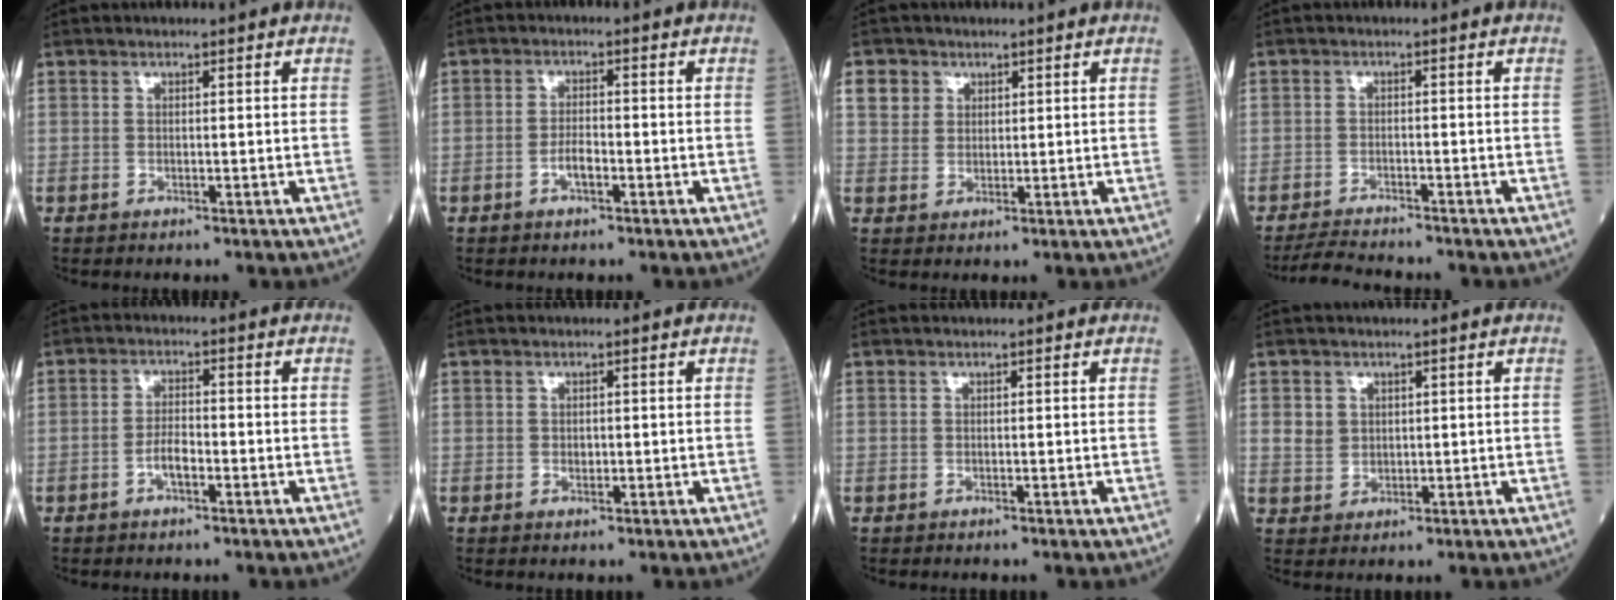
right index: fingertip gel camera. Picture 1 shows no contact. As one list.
[{"total": 2.5, "force": [-1.1, 0.8, 2.1], "torque": [-0.041, 0.002, -0.022]}, {"total": 2.2, "force": [0.8, 2.0, 0.3], "torque": [0.004, 0.010, 0.011]}, {"total": 4.5, "force": [-4.3, 0.4, 1.0], "torque": [-0.023, -0.019, -0.077]}, {"total": 3.0, "force": [-1.3, 1.0, 2.5], "torque": [-0.048, 0.003, -0.026]}, {"total": 0.9, "force": [0.0, 0.7, 0.6], "torque": [-0.011, 0.000, -0.001]}, {"total": 0.0}, {"total": 2.8, "force": [0.8, 2.6, 0.9], "torque": [-0.016, 0.006, 0.020]}]